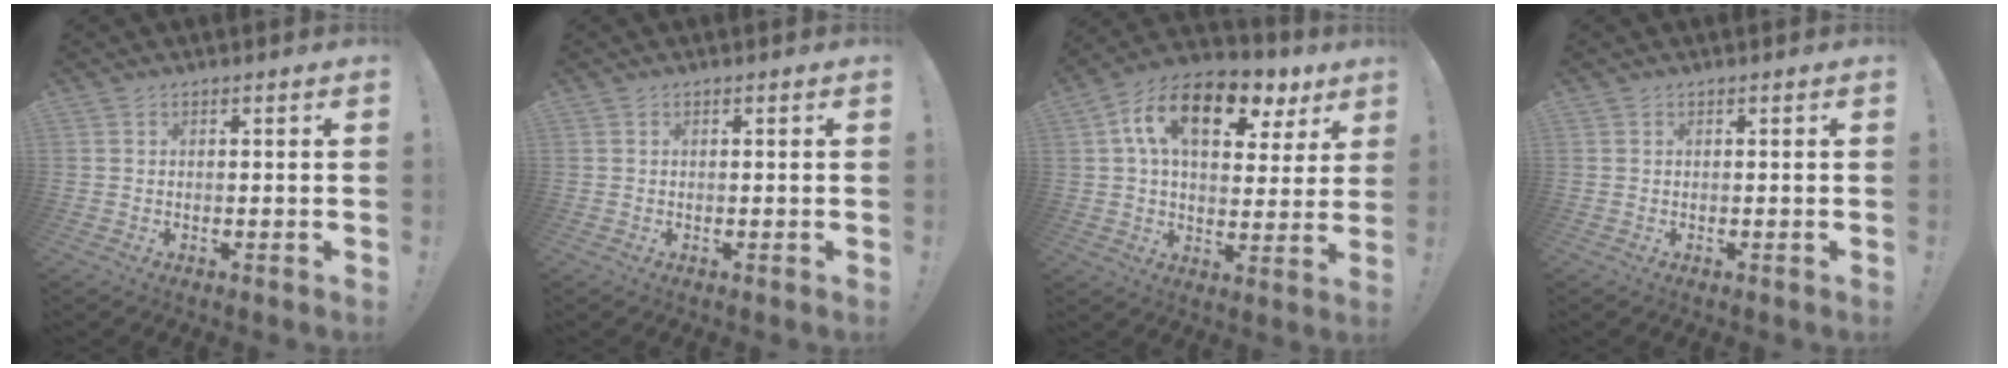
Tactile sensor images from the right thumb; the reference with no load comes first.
{"total": 0.0}
{"total": 17.5, "force": [7.7, 9.3, 12.7], "torque": [-0.193, -0.031, 0.128]}
{"total": 0.0}